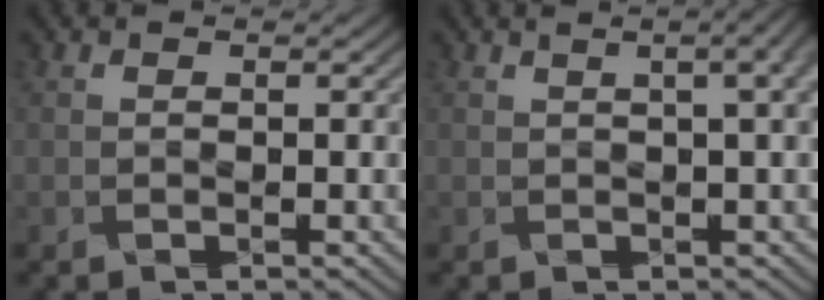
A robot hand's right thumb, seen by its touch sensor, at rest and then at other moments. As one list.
[{"total": 5.5, "force": [1.8, 2.1, 4.7], "torque": [-0.046, 0.023, 0.002]}]